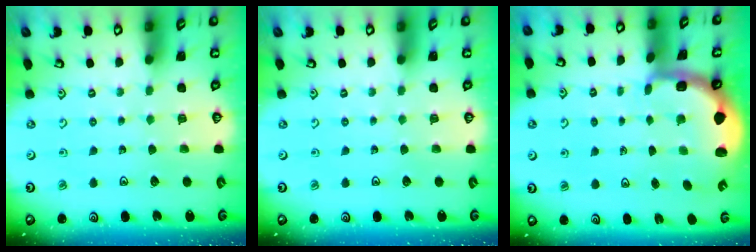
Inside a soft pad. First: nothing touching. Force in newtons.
{"total": 0.0}
{"total": 2.1, "press": 1.9, "slide": 0.8}